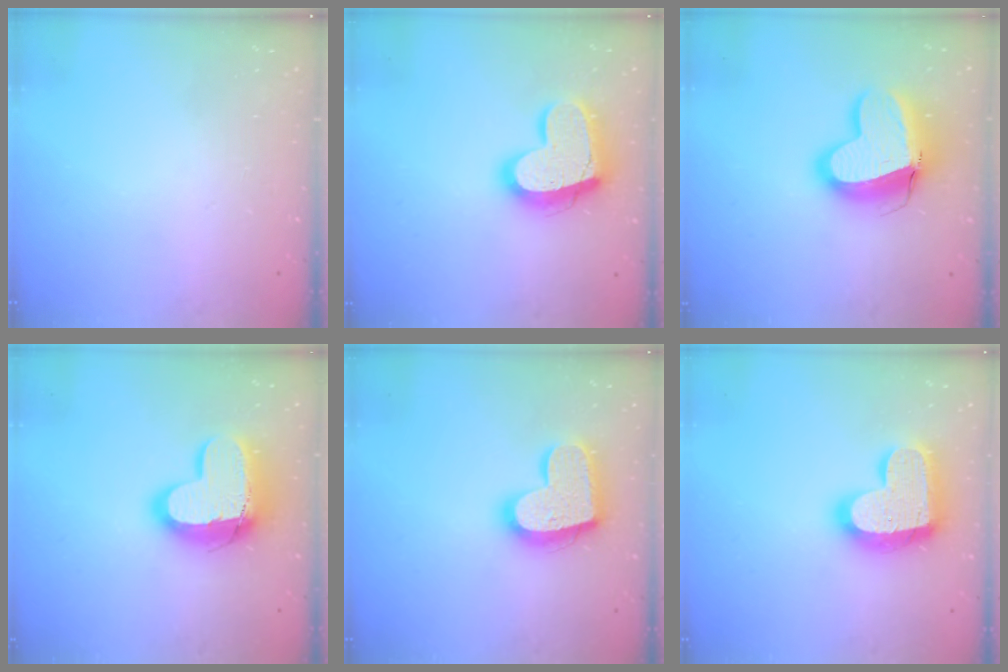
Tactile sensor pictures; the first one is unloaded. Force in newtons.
{"total": 18.1, "press": 18.1, "slide": 1.6}
{"total": 15.5, "press": 15.3, "slide": 2.2}
{"total": 17.4, "press": 17.3, "slide": 1.3}
{"total": 18.0, "press": 18.0, "slide": 1.1}
{"total": 20.5, "press": 20.4, "slide": 1.5}